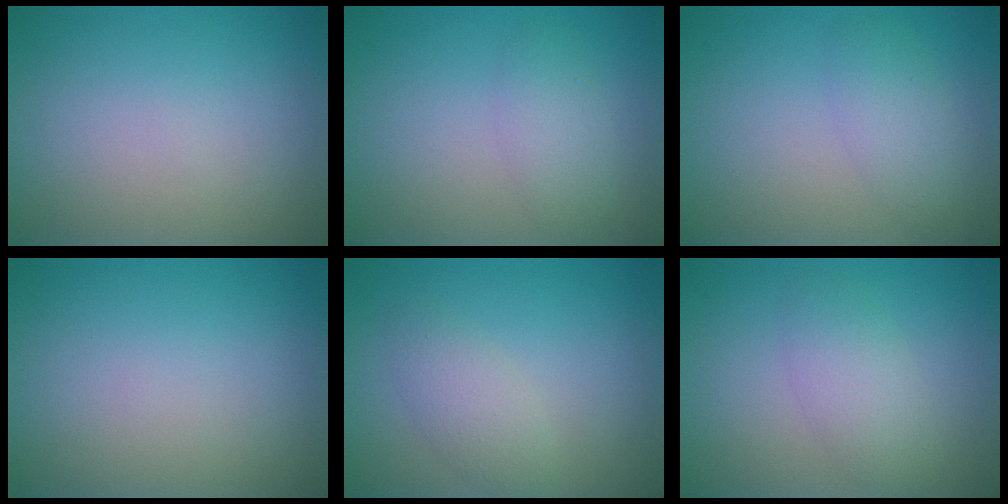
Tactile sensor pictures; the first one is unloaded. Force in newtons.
{"total": 2.2, "press": 2.2, "slide": 0.1}
{"total": 2.5, "press": 2.5, "slide": 0.1}
{"total": 0.0}
{"total": 2.4, "press": 2.4, "slide": 0.1}
{"total": 3.1, "press": 3.1, "slide": 0.1}